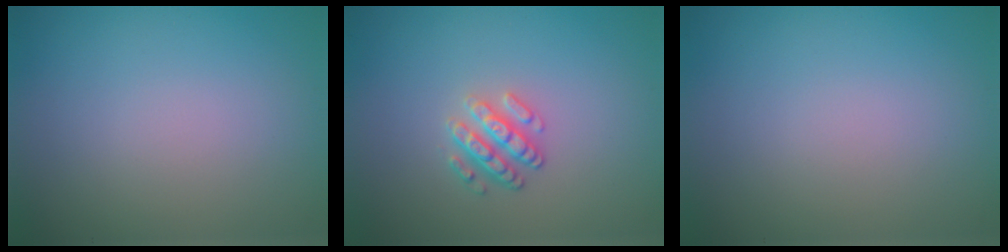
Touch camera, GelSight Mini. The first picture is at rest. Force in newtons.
{"total": 2.6, "press": 2.4, "slide": 1.1}
{"total": 0.0}